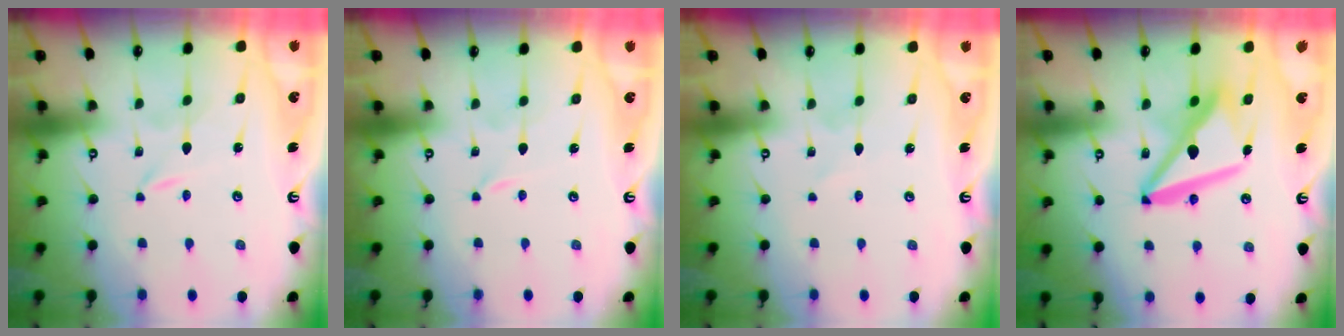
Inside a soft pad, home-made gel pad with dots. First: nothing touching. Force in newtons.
{"total": 0.0}
{"total": 0.8, "press": 0.8, "slide": 0.1}
{"total": 13.9, "press": 13.8, "slide": 1.9}